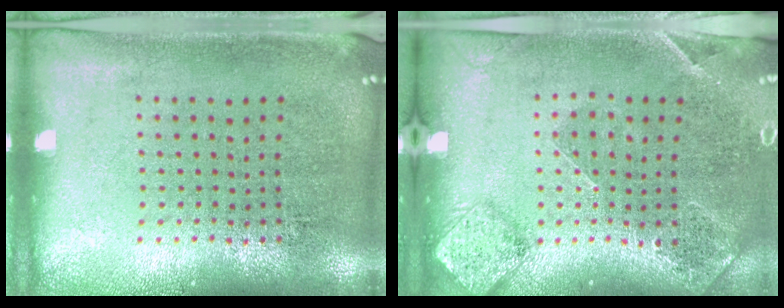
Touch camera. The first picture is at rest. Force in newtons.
{"total": 1.6, "press": 1.5, "slide": 0.5}